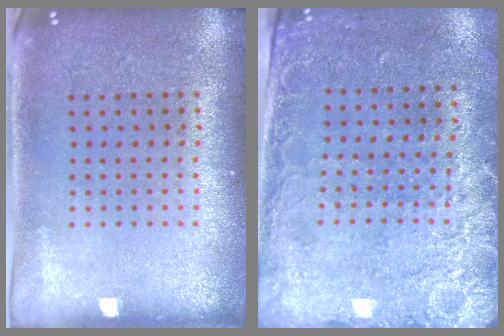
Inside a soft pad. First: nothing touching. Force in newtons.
{"total": 2.5, "press": 2.1, "slide": 1.4}